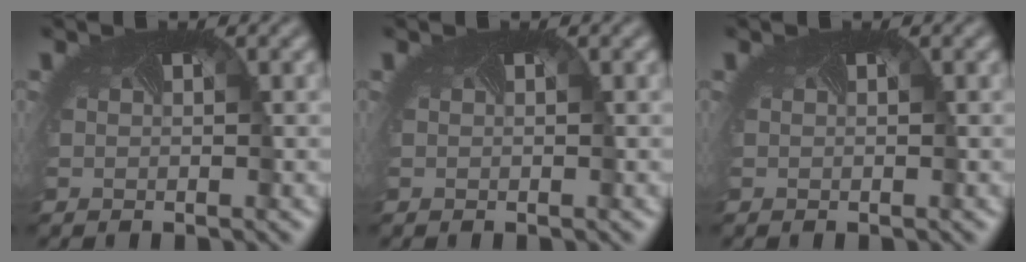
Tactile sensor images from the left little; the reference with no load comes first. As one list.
[{"total": 0.0}, {"total": 0.0}]